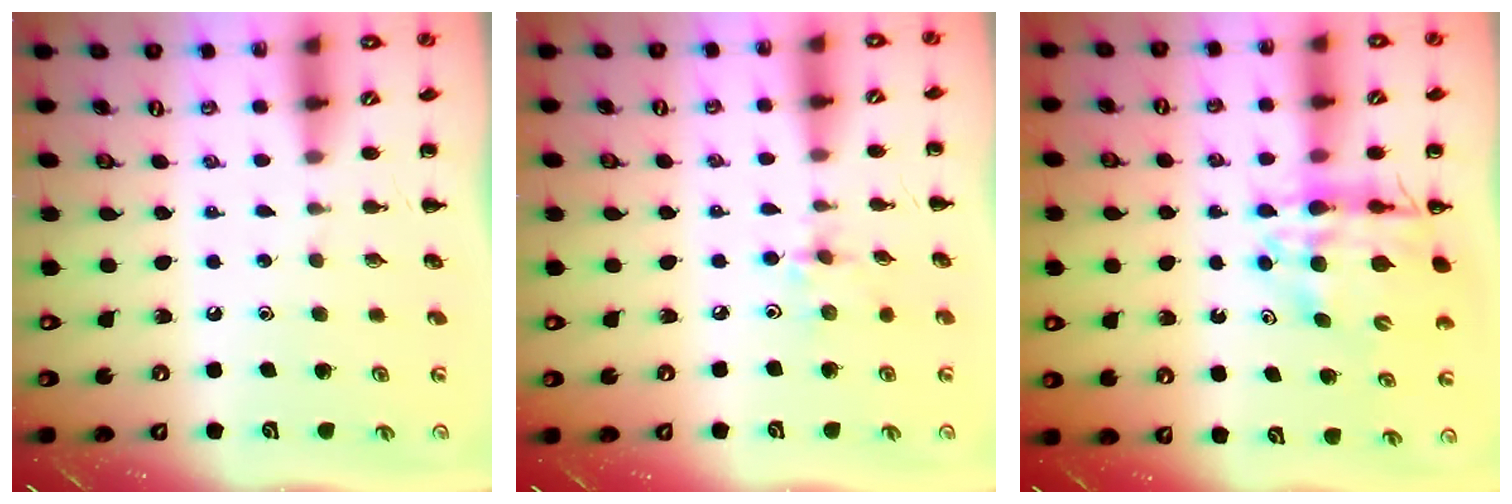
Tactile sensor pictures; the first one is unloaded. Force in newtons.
{"total": 2.4, "press": 2.4, "slide": 0.5}
{"total": 13.5, "press": 12.9, "slide": 3.9}